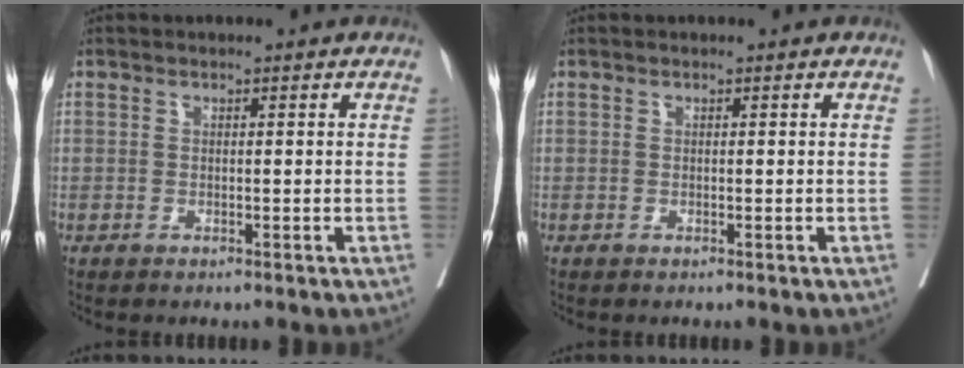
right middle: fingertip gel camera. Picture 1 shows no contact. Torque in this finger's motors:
{"motor_torque": [0.09, -0.10, 0.00, 0.00]}